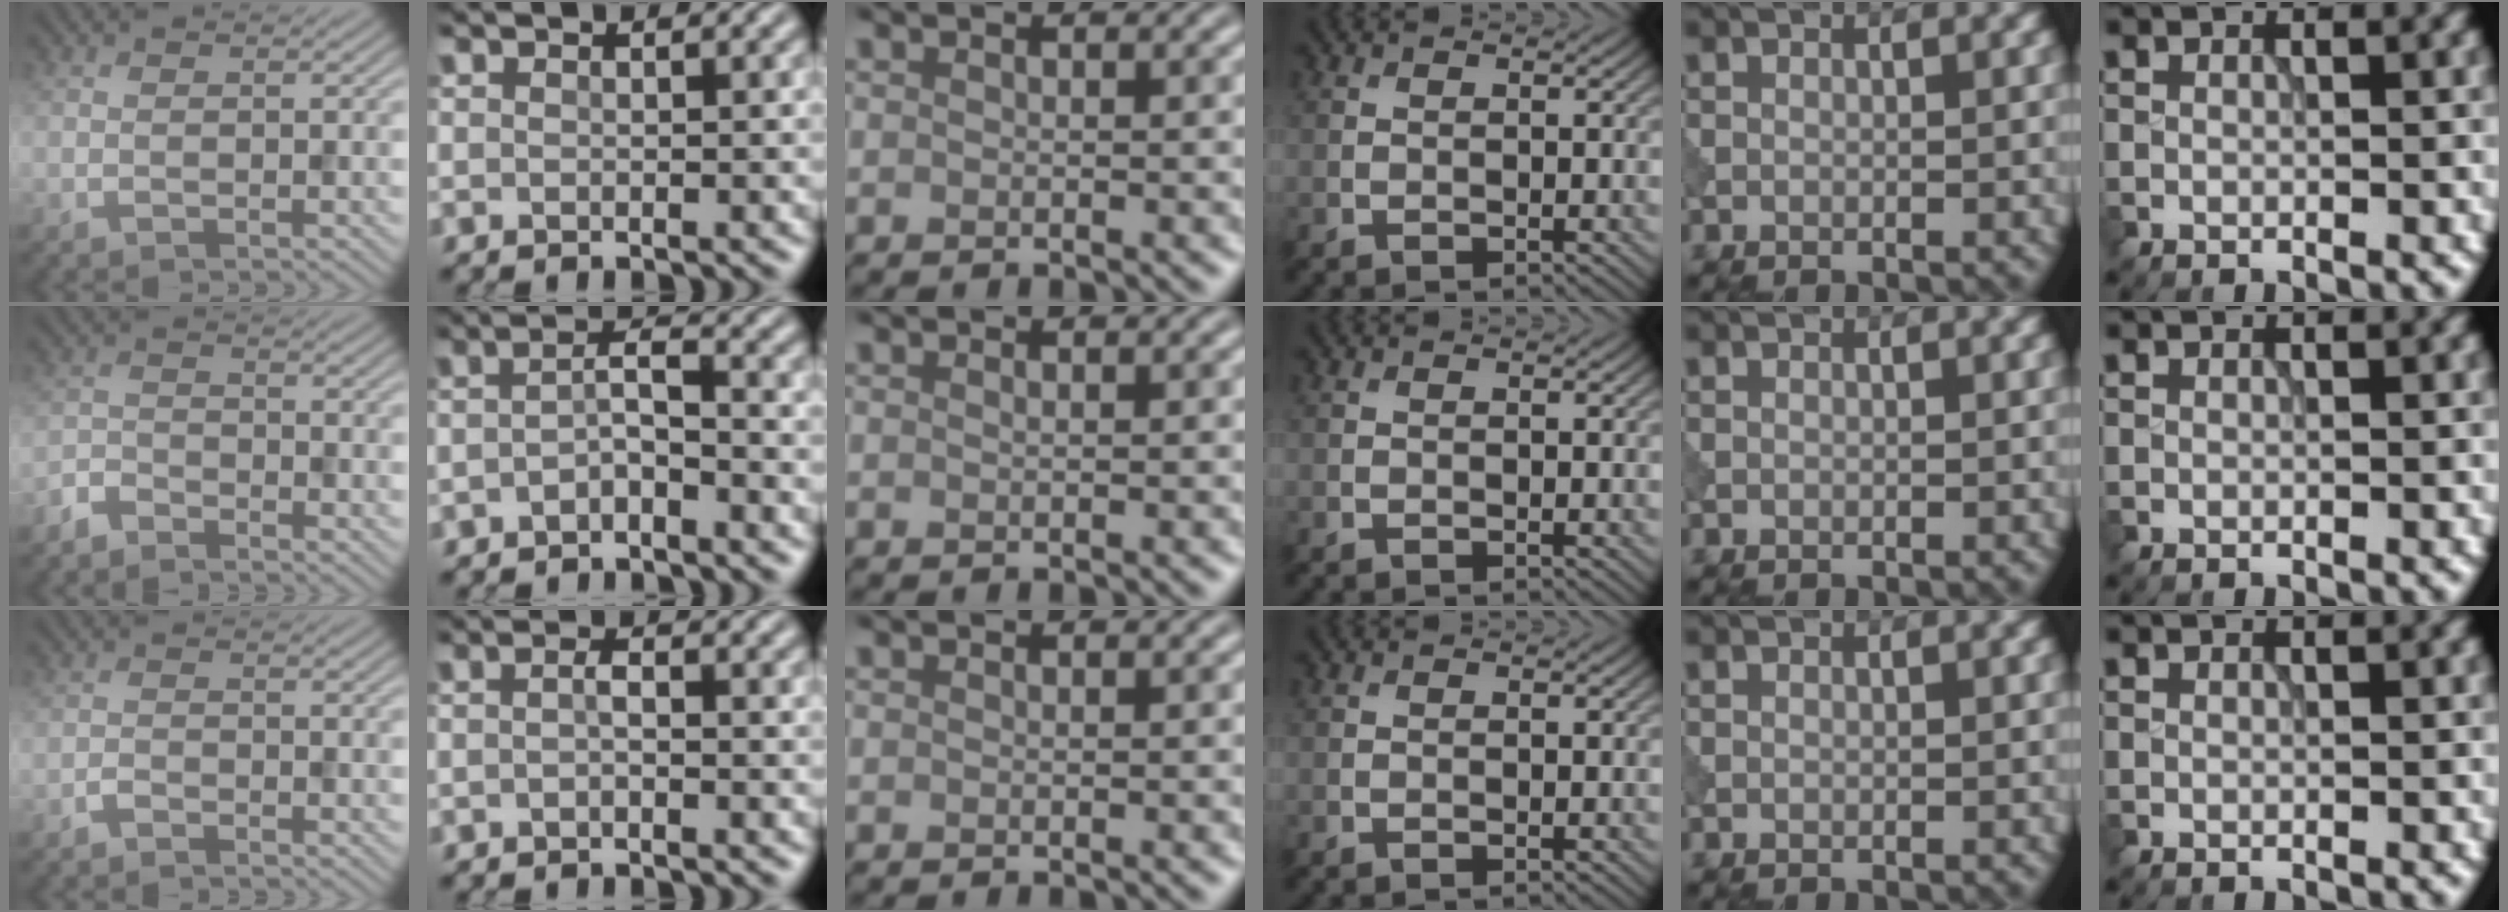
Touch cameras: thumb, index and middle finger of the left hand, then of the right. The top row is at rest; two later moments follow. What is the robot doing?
{"motion": "dispense", "object": "pipette"}